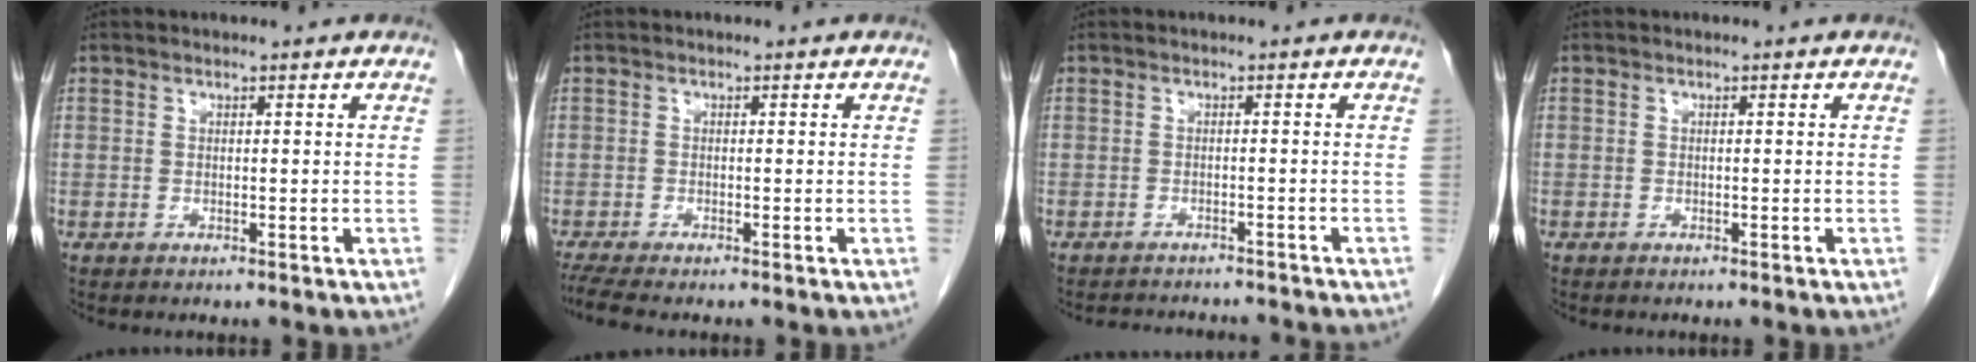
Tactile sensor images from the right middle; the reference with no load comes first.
{"total": 3.1, "force": [-2.6, -0.2, 1.6], "torque": [-0.036, -0.010, -0.051]}
{"total": 8.2, "force": [-7.7, 1.5, 2.3], "torque": [-0.028, 0.000, -0.092]}
{"total": 0.0}